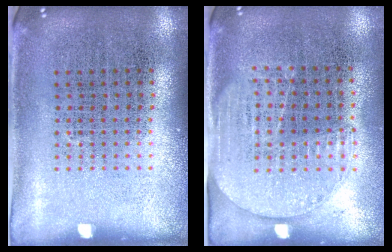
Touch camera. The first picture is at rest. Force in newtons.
{"total": 1.5, "press": 1.2, "slide": 0.9}